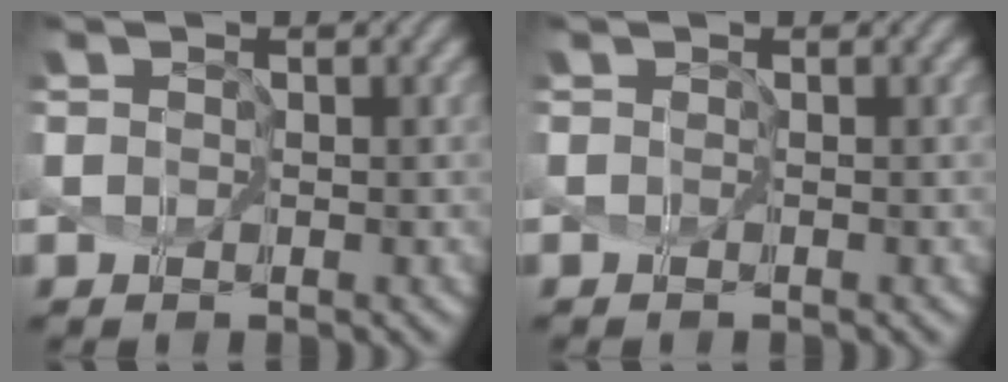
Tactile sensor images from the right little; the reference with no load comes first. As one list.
[{"total": 1.0, "force": [-0.1, -0.9, -0.4], "torque": [0.010, -0.004, 0.001]}]